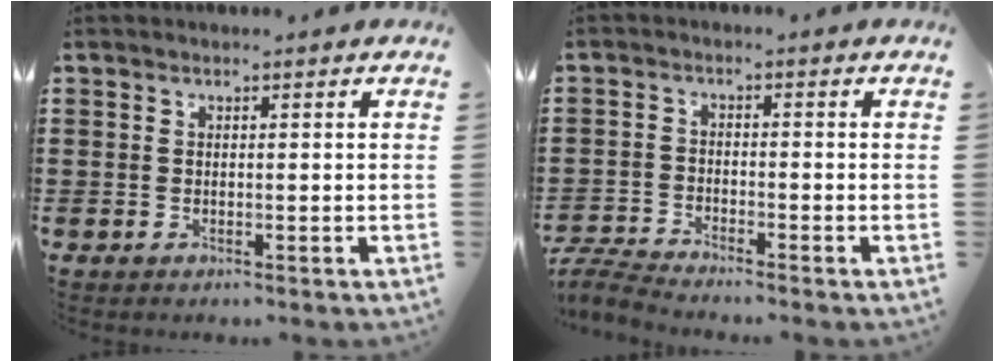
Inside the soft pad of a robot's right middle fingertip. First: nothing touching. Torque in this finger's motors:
{"motor_torque": [0.81, -0.33, 0.02, 0.00]}